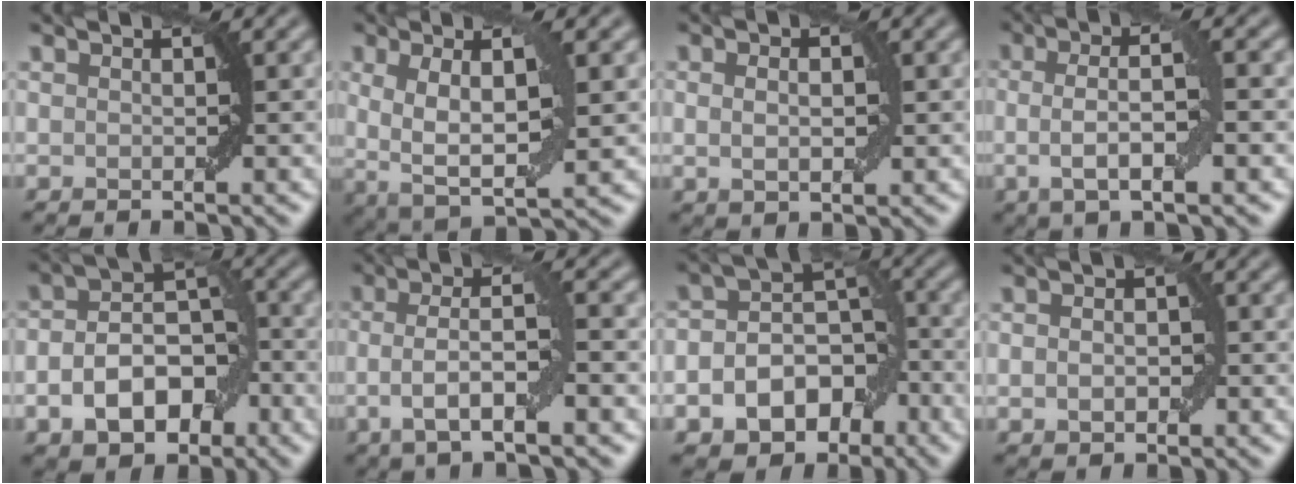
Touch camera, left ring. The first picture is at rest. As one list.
[{"total": 5.9, "force": [0.5, 1.9, 5.6], "torque": [-0.099, -0.002, 0.008]}, {"total": 2.3, "force": [0.4, 1.2, 2.0], "torque": [-0.027, 0.002, 0.006]}, {"total": 5.1, "force": [-0.4, 1.2, 4.9], "torque": [-0.087, 0.001, -0.010]}, {"total": 7.3, "force": [-2.6, 4.5, 5.1], "torque": [-0.084, 0.000, -0.046]}, {"total": 5.9, "force": [-1.4, 1.4, 5.5], "torque": [-0.101, 0.006, -0.027]}, {"total": 8.7, "force": [-3.8, 6.1, 4.9], "torque": [-0.058, -0.010, -0.056]}, {"total": 2.2, "force": [-0.4, 1.5, 1.6], "torque": [-0.023, 0.003, -0.005]}]